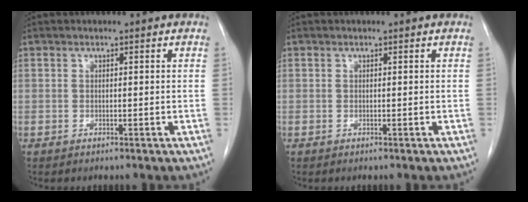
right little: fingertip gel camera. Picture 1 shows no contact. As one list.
[{"total": 0.0}]